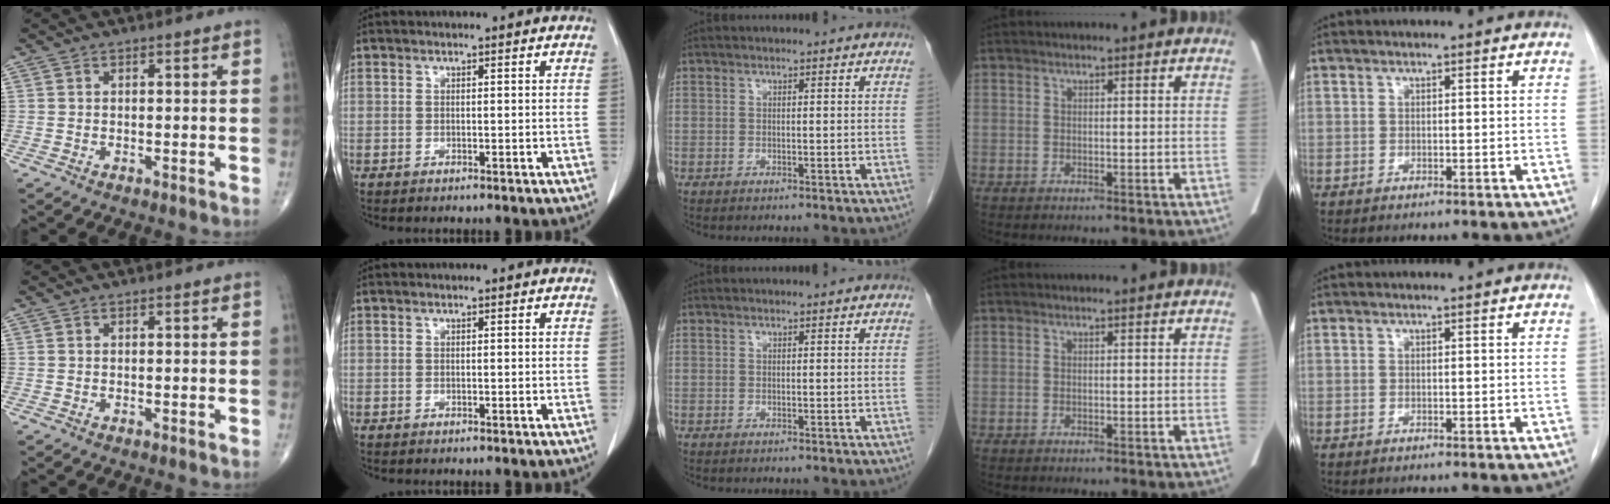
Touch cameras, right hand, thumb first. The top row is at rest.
{}